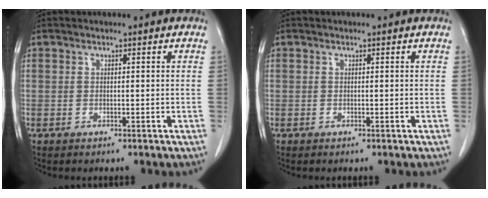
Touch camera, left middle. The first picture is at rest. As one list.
[{"total": 0.0}]